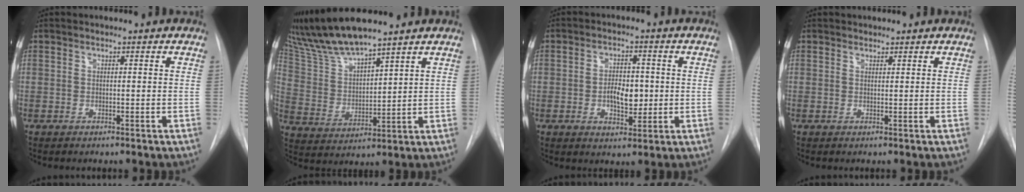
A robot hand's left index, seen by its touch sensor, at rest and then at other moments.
{"total": 10.3, "force": [9.4, -0.2, 4.1], "torque": [-0.097, 0.006, 0.193]}
{"total": 5.3, "force": [-0.4, 2.9, 4.4], "torque": [-0.071, 0.001, -0.004]}
{"total": 0.7, "force": [0.6, 0.3, -0.1], "torque": [-0.001, -0.001, 0.007]}